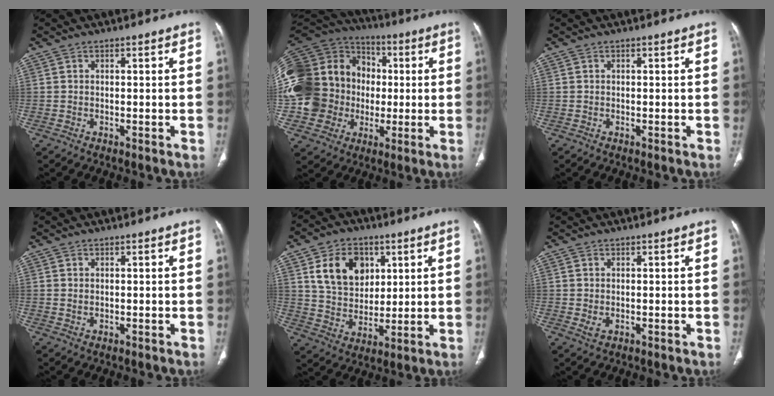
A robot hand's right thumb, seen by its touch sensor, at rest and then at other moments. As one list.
[{"total": 29.2, "force": [-0.2, 24.1, 16.5], "torque": [-0.360, 0.050, 0.006]}, {"total": 0.0}, {"total": 1.0, "force": [0.3, 0.7, 0.6], "torque": [-0.012, -0.001, 0.009]}, {"total": 13.1, "force": [4.9, 9.9, 7.2], "torque": [-0.078, -0.016, 0.094]}, {"total": 1.5, "force": [0.0, 0.9, 1.1], "torque": [-0.027, -0.004, 0.005]}]